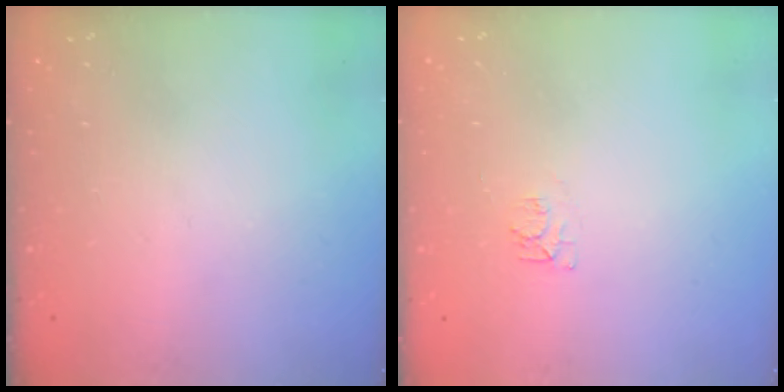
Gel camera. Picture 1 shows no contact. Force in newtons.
{"total": 4.6, "press": 4.5, "slide": 0.5}